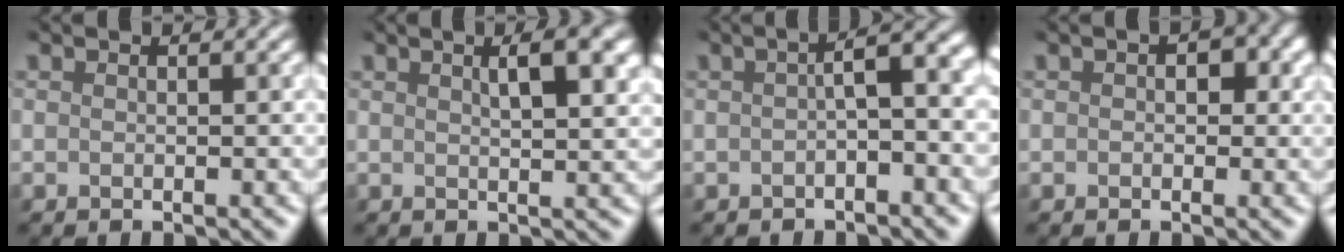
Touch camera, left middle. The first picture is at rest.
{"total": 4.0, "force": [1.4, 1.0, 3.6], "torque": [-0.036, 0.018, 0.015]}
{"total": 3.9, "force": [-0.7, 1.0, 3.7], "torque": [-0.051, 0.014, -0.019]}
{"total": 1.7, "force": [0.0, 1.4, 1.0], "torque": [0.009, 0.008, -0.009]}